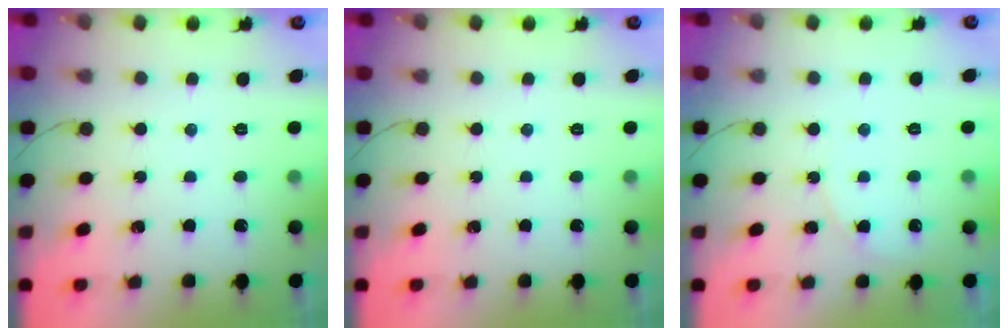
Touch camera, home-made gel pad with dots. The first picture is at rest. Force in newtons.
{"total": 0.0}
{"total": 3.4, "press": 3.4, "slide": 0.4}